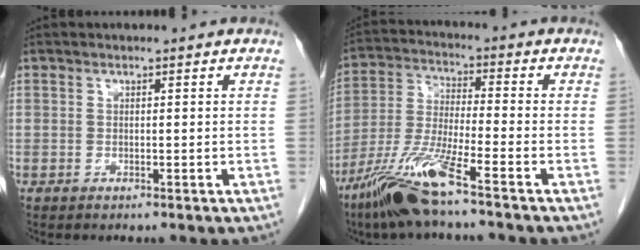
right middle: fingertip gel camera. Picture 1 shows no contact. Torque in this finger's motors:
{"motor_torque": [1.15, -0.99, 0.23, 0.20]}